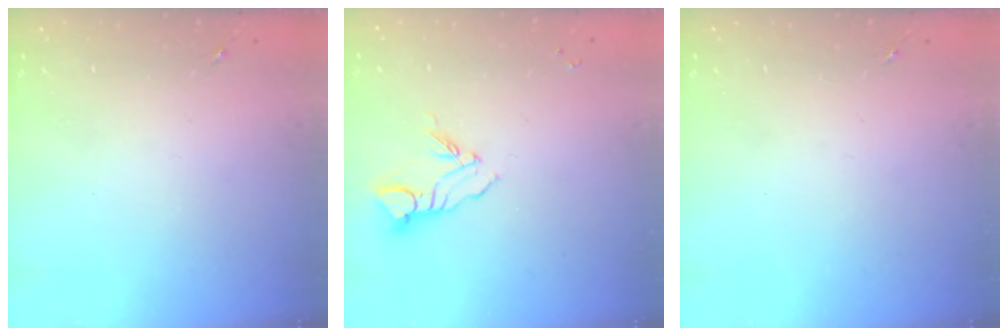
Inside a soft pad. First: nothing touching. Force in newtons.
{"total": 6.9, "press": 6.9, "slide": 0.7}
{"total": 0.0}